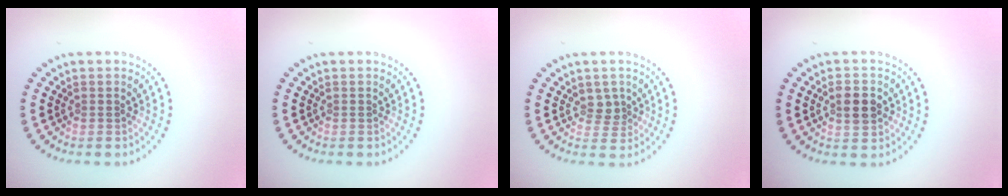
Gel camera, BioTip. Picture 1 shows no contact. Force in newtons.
{"total": 0.0}
{"total": 1.8, "press": 1.4, "slide": 1.0}
{"total": 2.9, "press": 2.9, "slide": 0.0}